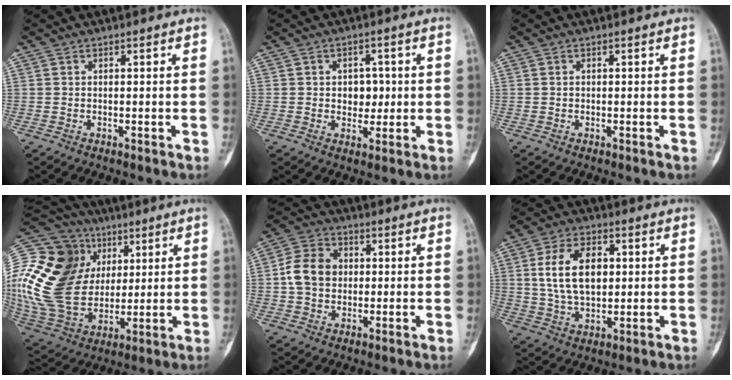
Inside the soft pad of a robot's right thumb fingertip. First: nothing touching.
{"total": 4.8, "force": [0.3, 3.7, 3.1], "torque": [-0.012, 0.002, 0.006]}
{"total": 0.0}
{"total": 30.3, "force": [6.6, 22.7, 18.9], "torque": [-0.400, 0.023, 0.136]}
{"total": 8.9, "force": [0.4, 7.3, 5.2], "torque": [-0.077, 0.016, -0.001]}
{"total": 12.3, "force": [2.1, 7.6, 9.4], "torque": [-0.153, -0.001, 0.041]}